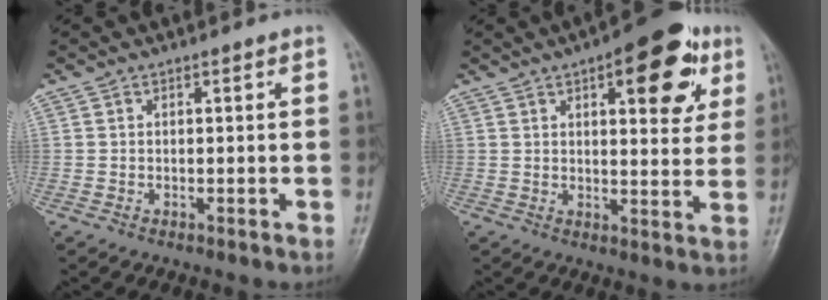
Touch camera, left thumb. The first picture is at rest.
{"total": 14.2, "force": [6.3, 5.9, 11.3], "torque": [-0.103, -0.014, 0.074]}